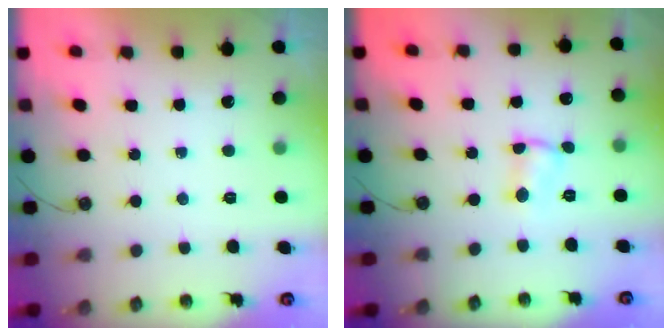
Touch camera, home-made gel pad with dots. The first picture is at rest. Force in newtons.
{"total": 1.9, "press": 1.9, "slide": 0.4}